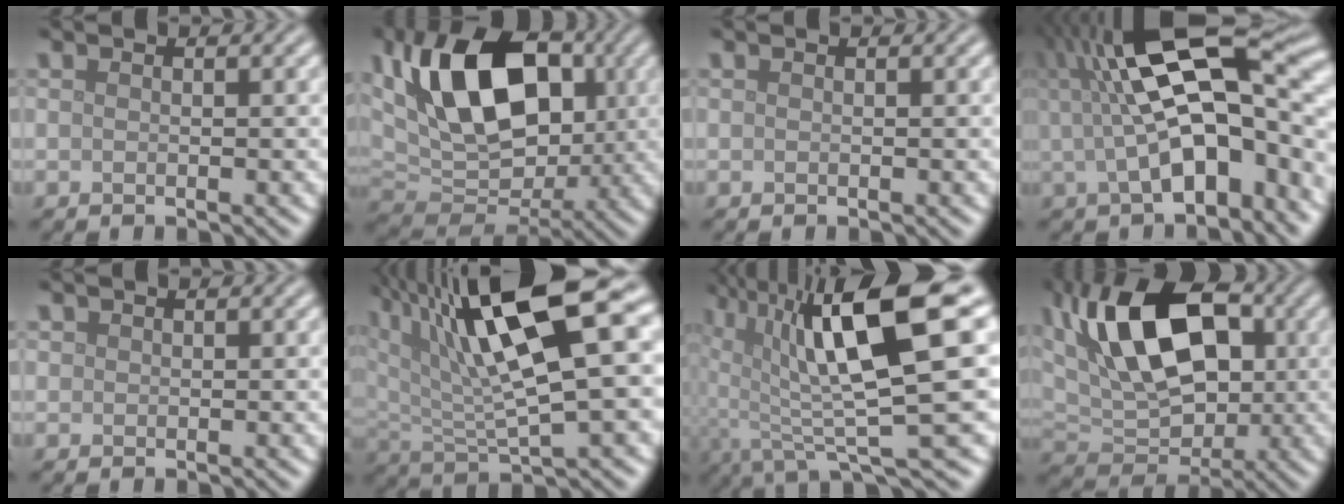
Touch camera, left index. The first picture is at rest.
{"total": 12.6, "force": [3.1, 8.0, 9.3], "torque": [-0.149, 0.008, 0.044]}
{"total": 0.0}
{"total": 14.9, "force": [1.6, 6.6, 13.3], "torque": [-0.208, 0.012, 0.026]}
{"total": 0.6, "force": [0.3, 0.5, 0.0], "torque": [0.005, 0.000, 0.006]}
{"total": 13.7, "force": [6.2, 4.3, 11.5], "torque": [-0.201, 0.012, 0.107]}
{"total": 13.6, "force": [2.7, 3.5, 12.9], "torque": [-0.214, 0.002, 0.051]}
{"total": 11.5, "force": [3.0, 6.8, 8.8], "torque": [-0.144, 0.013, 0.038]}